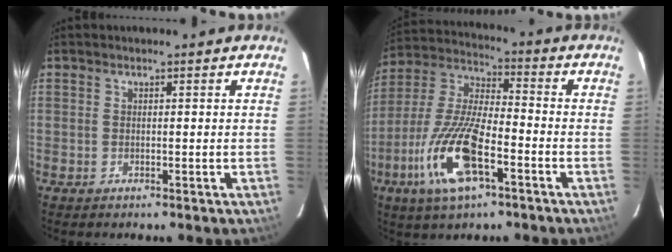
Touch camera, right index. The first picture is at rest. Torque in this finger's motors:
{"motor_torque": [1.41, -0.73, 0.46, 0.15]}